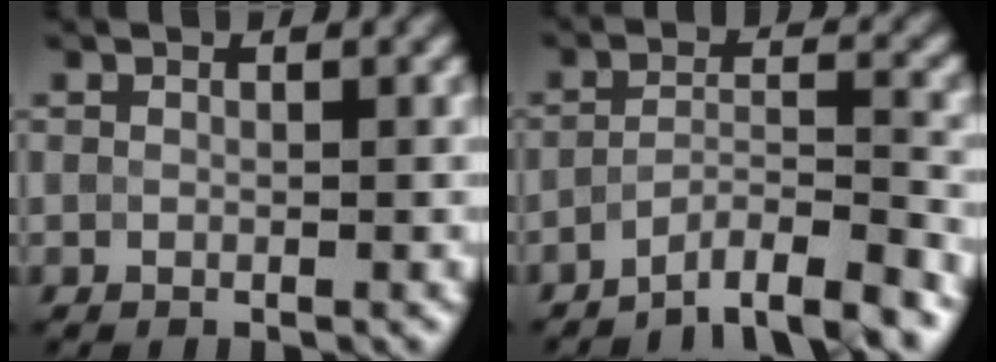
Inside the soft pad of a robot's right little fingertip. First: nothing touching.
{"total": 5.2, "force": [-4.2, 1.0, 2.9], "torque": [-0.047, 0.000, -0.073]}